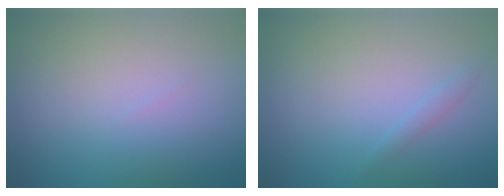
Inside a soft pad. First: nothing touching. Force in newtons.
{"total": 0.7, "press": 0.7, "slide": 0.0}